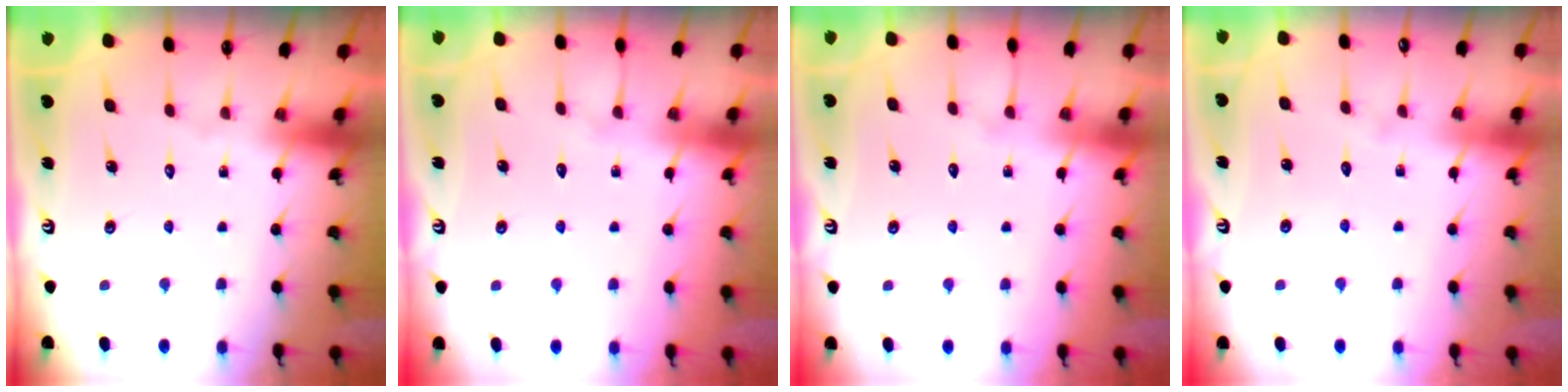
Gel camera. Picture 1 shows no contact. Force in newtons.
{"total": 2.5, "press": 2.5, "slide": 0.4}
{"total": 2.5, "press": 2.5, "slide": 0.4}
{"total": 2.1, "press": 2.1, "slide": 0.2}